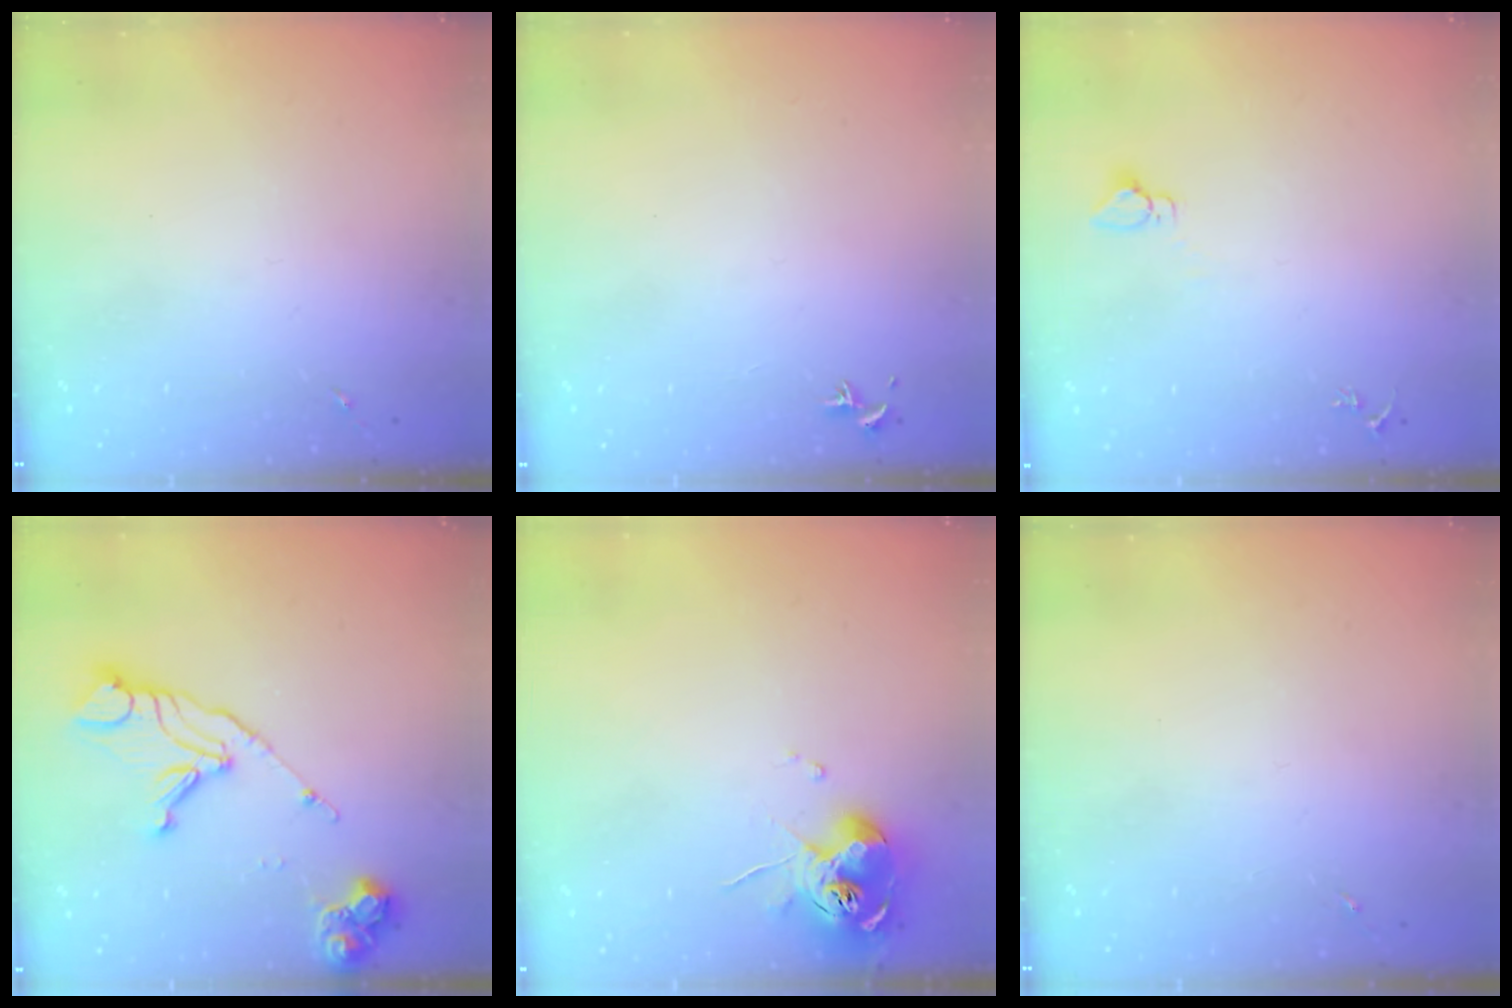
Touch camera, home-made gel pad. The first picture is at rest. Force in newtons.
{"total": 0.7, "press": 0.6, "slide": 0.5}
{"total": 2.9, "press": 2.9, "slide": 0.1}
{"total": 14.7, "press": 14.6, "slide": 1.7}
{"total": 10.4, "press": 10.3, "slide": 1.0}
{"total": 0.0}